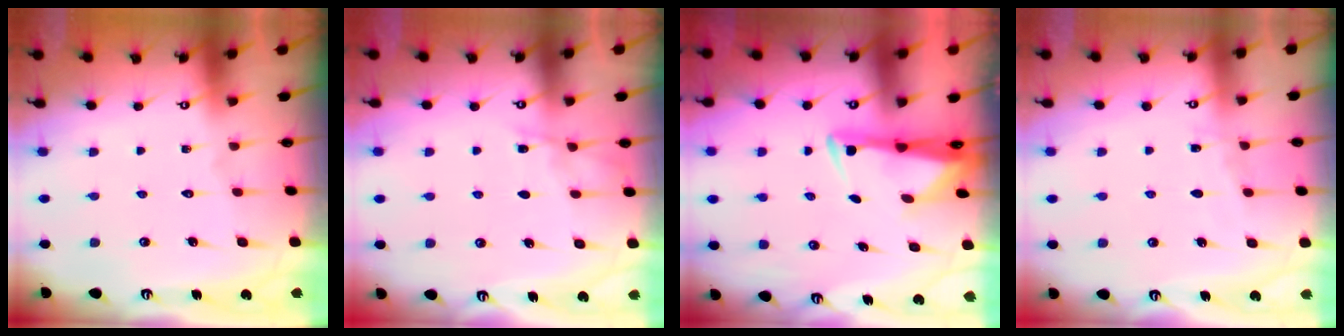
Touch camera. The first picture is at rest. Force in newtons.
{"total": 4.5, "press": 4.5, "slide": 0.4}
{"total": 3.0, "press": 2.9, "slide": 0.9}
{"total": 2.8, "press": 2.8, "slide": 0.4}